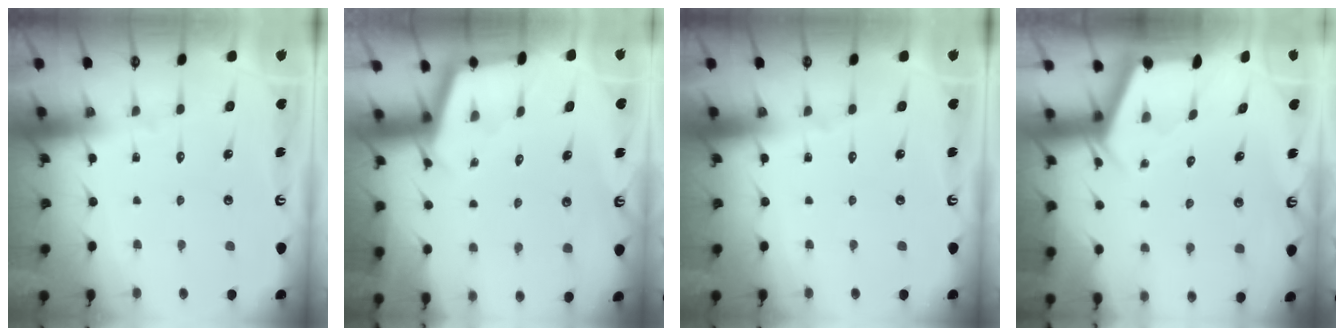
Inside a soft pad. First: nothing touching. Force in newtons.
{"total": 2.4, "press": 2.4, "slide": 0.2}
{"total": 0.0}
{"total": 2.4, "press": 2.4, "slide": 0.3}